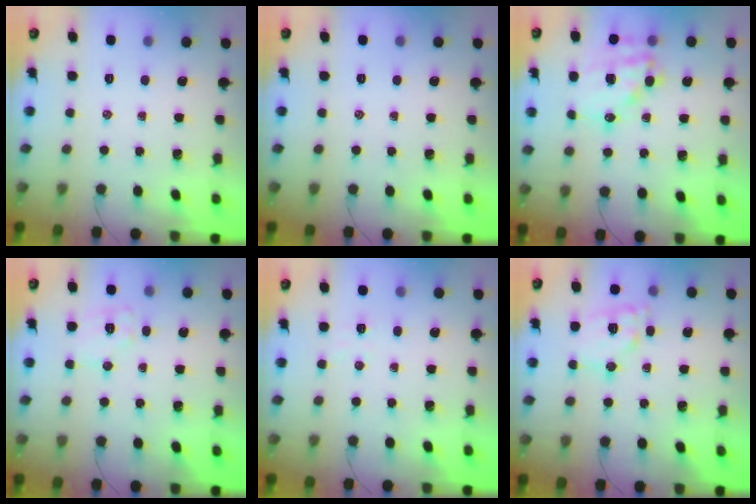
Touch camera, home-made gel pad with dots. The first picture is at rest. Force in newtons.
{"total": 0.0}
{"total": 14.3, "press": 13.9, "slide": 3.6}
{"total": 8.0, "press": 8.0, "slide": 0.7}
{"total": 4.0, "press": 3.9, "slide": 0.9}
{"total": 13.2, "press": 13.1, "slide": 1.8}